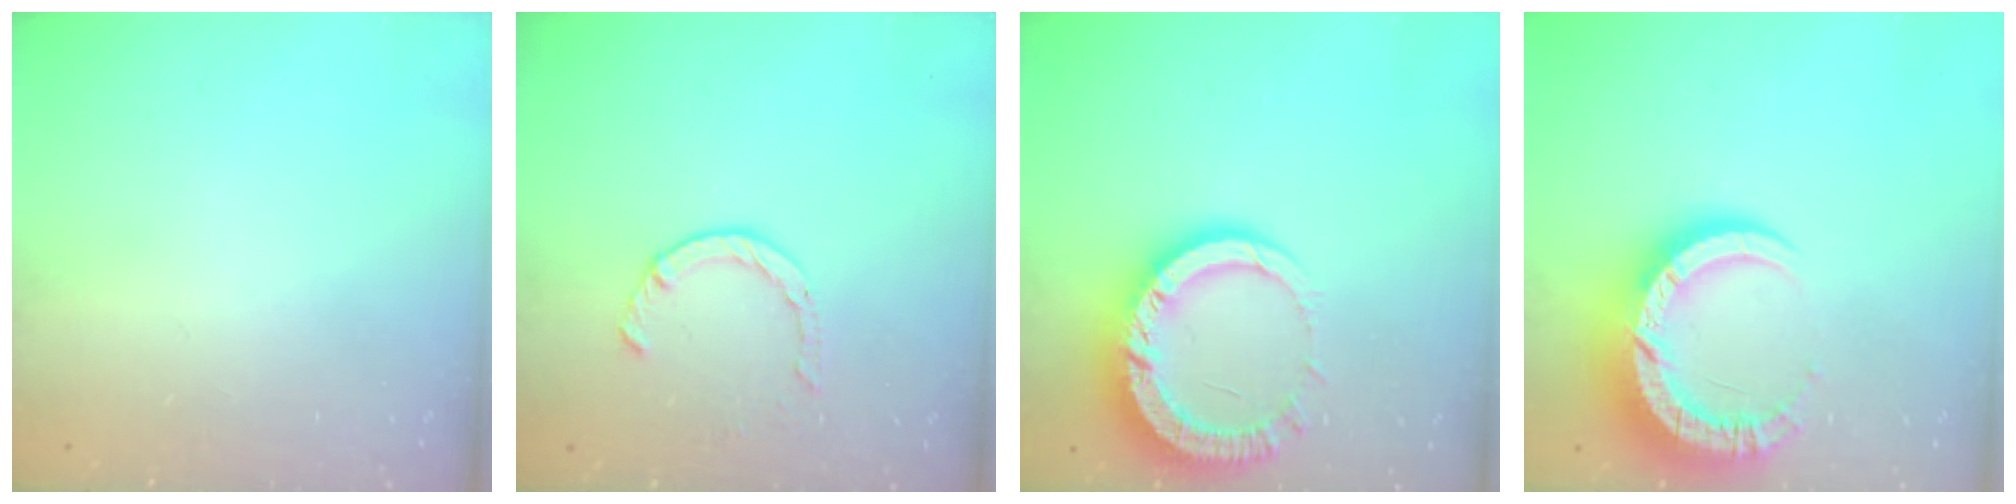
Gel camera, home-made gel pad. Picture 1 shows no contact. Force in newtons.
{"total": 2.4, "press": 2.4, "slide": 0.2}
{"total": 15.0, "press": 15.0, "slide": 1.4}
{"total": 13.7, "press": 13.6, "slide": 1.2}